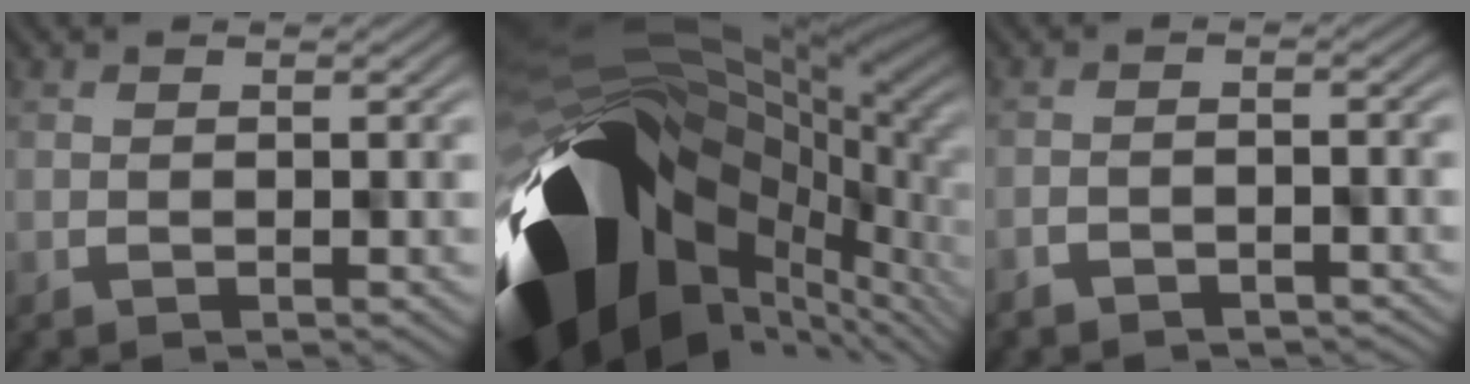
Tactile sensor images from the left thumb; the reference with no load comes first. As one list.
[{"total": 17.1, "force": [-2.6, 10.1, 13.6], "torque": [-0.284, -0.050, -0.027]}, {"total": 2.5, "force": [-2.4, 0.6, 0.2], "torque": [-0.011, -0.008, -0.033]}]